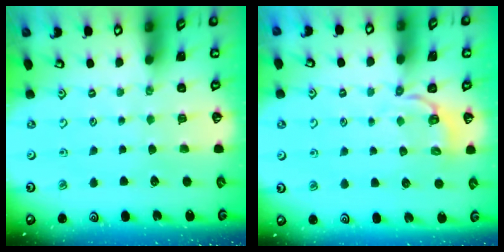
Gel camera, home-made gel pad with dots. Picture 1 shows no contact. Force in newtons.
{"total": 3.2, "press": 2.1, "slide": 2.4}